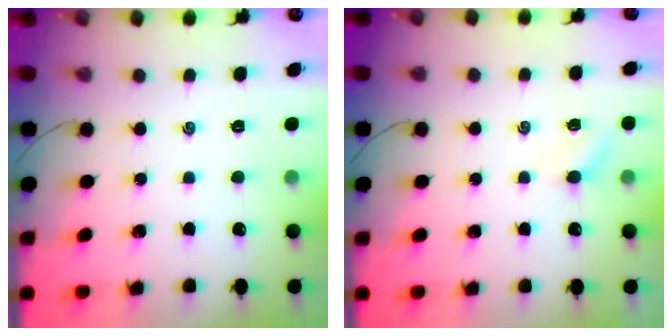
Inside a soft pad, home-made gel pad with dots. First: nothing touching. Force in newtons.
{"total": 2.3, "press": 2.2, "slide": 0.8}